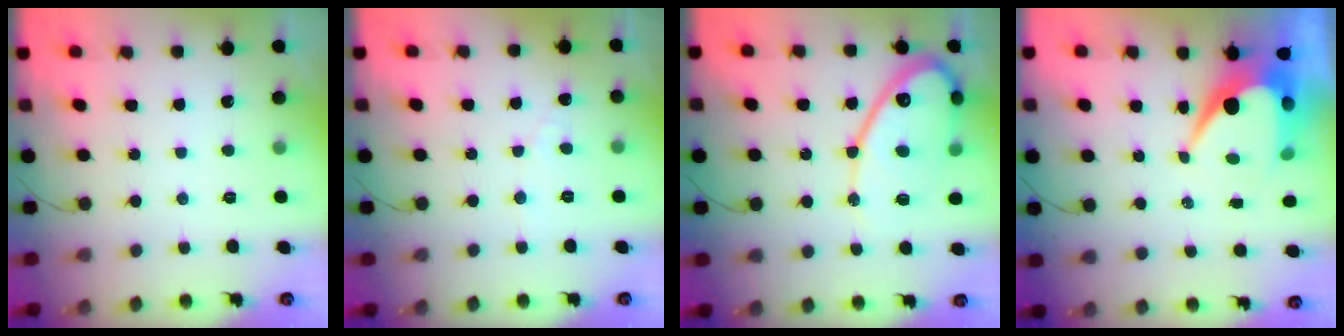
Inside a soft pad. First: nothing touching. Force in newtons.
{"total": 2.8, "press": 2.8, "slide": 0.2}
{"total": 14.6, "press": 14.5, "slide": 1.5}
{"total": 10.2, "press": 10.2, "slide": 0.9}